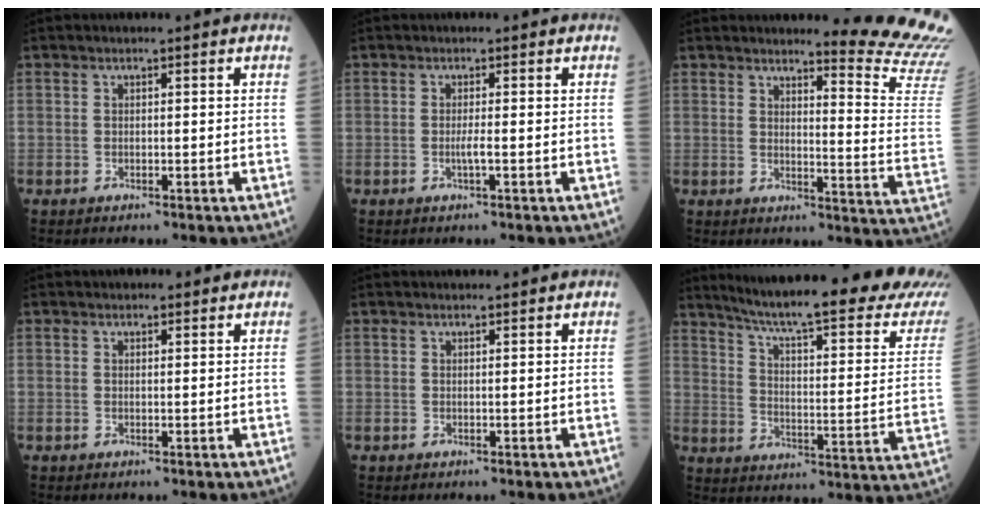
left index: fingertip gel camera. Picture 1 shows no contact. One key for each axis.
{"total": 1.3, "fx": -0.9, "fy": -0.3, "fz": 0.9, "tx": -0.020, "ty": -0.008, "tz": -0.018}
{"total": 13.5, "fx": 13.1, "fy": -2.5, "fz": 1.7, "tx": -0.016, "ty": -0.168, "tz": 0.125}
{"total": 1.5, "fx": 1.1, "fy": 0.8, "fz": 0.5, "tx": -0.004, "ty": 0.010, "tz": 0.011}
{"total": 2.2, "fx": 2.1, "fy": 0.2, "fz": 0.6, "tx": -0.006, "ty": 0.016, "tz": 0.026}
{"total": 27.6, "fx": 24.1, "fy": 1.0, "fz": 13.3, "tx": -0.204, "ty": -0.086, "tz": 0.308}